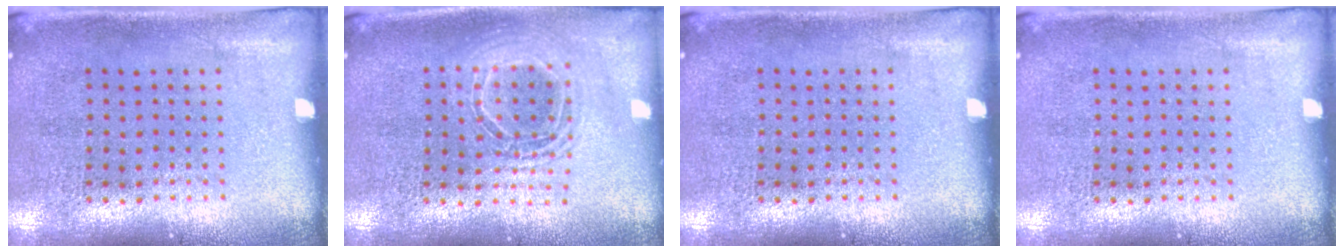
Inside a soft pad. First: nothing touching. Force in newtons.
{"total": 1.6, "press": 1.4, "slide": 0.8}
{"total": 0.0}
{"total": 0.0}